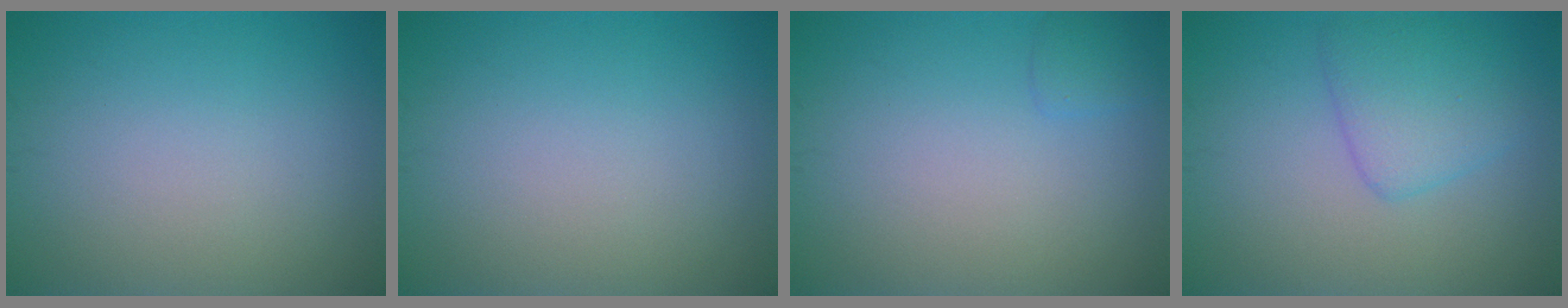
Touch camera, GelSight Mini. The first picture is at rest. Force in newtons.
{"total": 0.0}
{"total": 0.9, "press": 0.9, "slide": 0.1}
{"total": 3.4, "press": 3.4, "slide": 0.2}